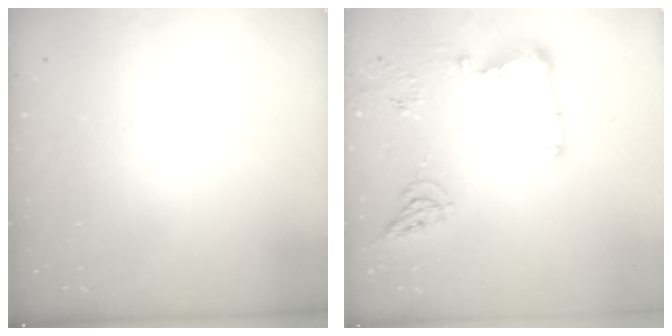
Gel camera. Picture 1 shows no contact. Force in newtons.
{"total": 12.9, "press": 12.9, "slide": 0.7}